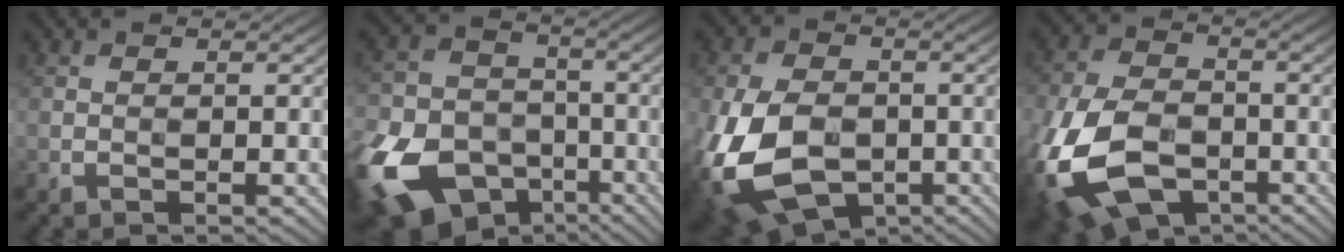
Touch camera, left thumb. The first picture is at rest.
{"total": 18.1, "force": [-9.0, 12.7, 9.4], "torque": [-0.267, -0.055, -0.153]}
{"total": 16.0, "force": [-5.4, 10.4, 10.8], "torque": [-0.264, -0.050, -0.091]}
{"total": 17.3, "force": [-7.2, 10.9, 11.3], "torque": [-0.307, -0.052, -0.133]}